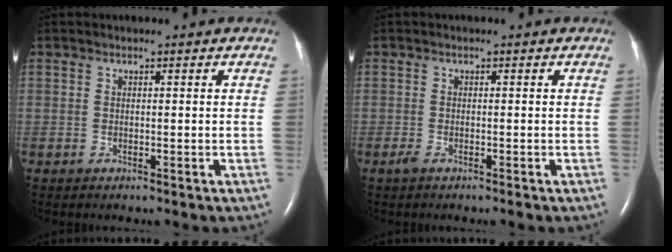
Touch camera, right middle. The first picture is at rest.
{"total": 1.2, "force": [-0.9, 0.1, 0.8], "torque": [-0.024, -0.005, -0.018]}